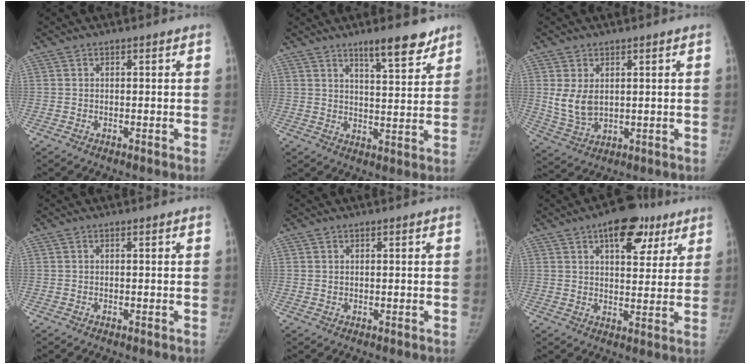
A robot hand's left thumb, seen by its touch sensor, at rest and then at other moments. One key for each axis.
{"total": 8.9, "fx": 6.6, "fy": 2.1, "fz": 5.5, "tx": -0.060, "ty": -0.047, "tz": 0.101}
{"total": 6.5, "fx": 1.4, "fy": 4.4, "fz": 4.5, "tx": -0.078, "ty": -0.014, "tz": 0.043}
{"total": 0.0}
{"total": 0.5, "fx": 0.3, "fy": 0.4, "fz": 0.1, "tx": 0.006, "ty": -0.001, "tz": 0.004}
{"total": 12.6, "fx": 6.9, "fy": 6.6, "fz": 8.1, "tx": -0.068, "ty": -0.018, "tz": 0.095}